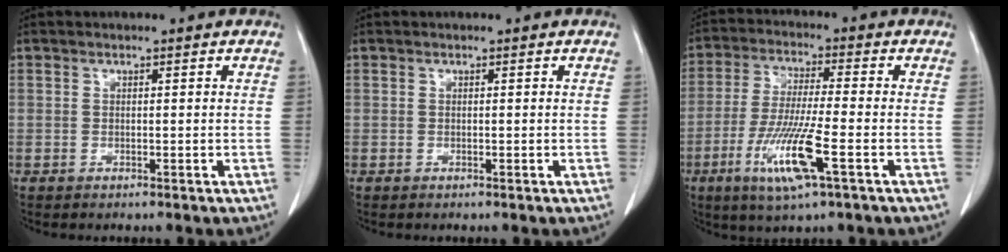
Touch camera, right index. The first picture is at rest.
{"total": 0.0}
{"total": 11.6, "force": [-4.7, 0.6, 10.6], "torque": [-0.215, -0.023, -0.087]}